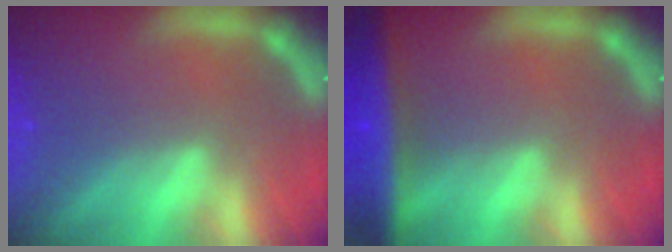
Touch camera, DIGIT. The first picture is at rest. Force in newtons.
{"total": 8.0}